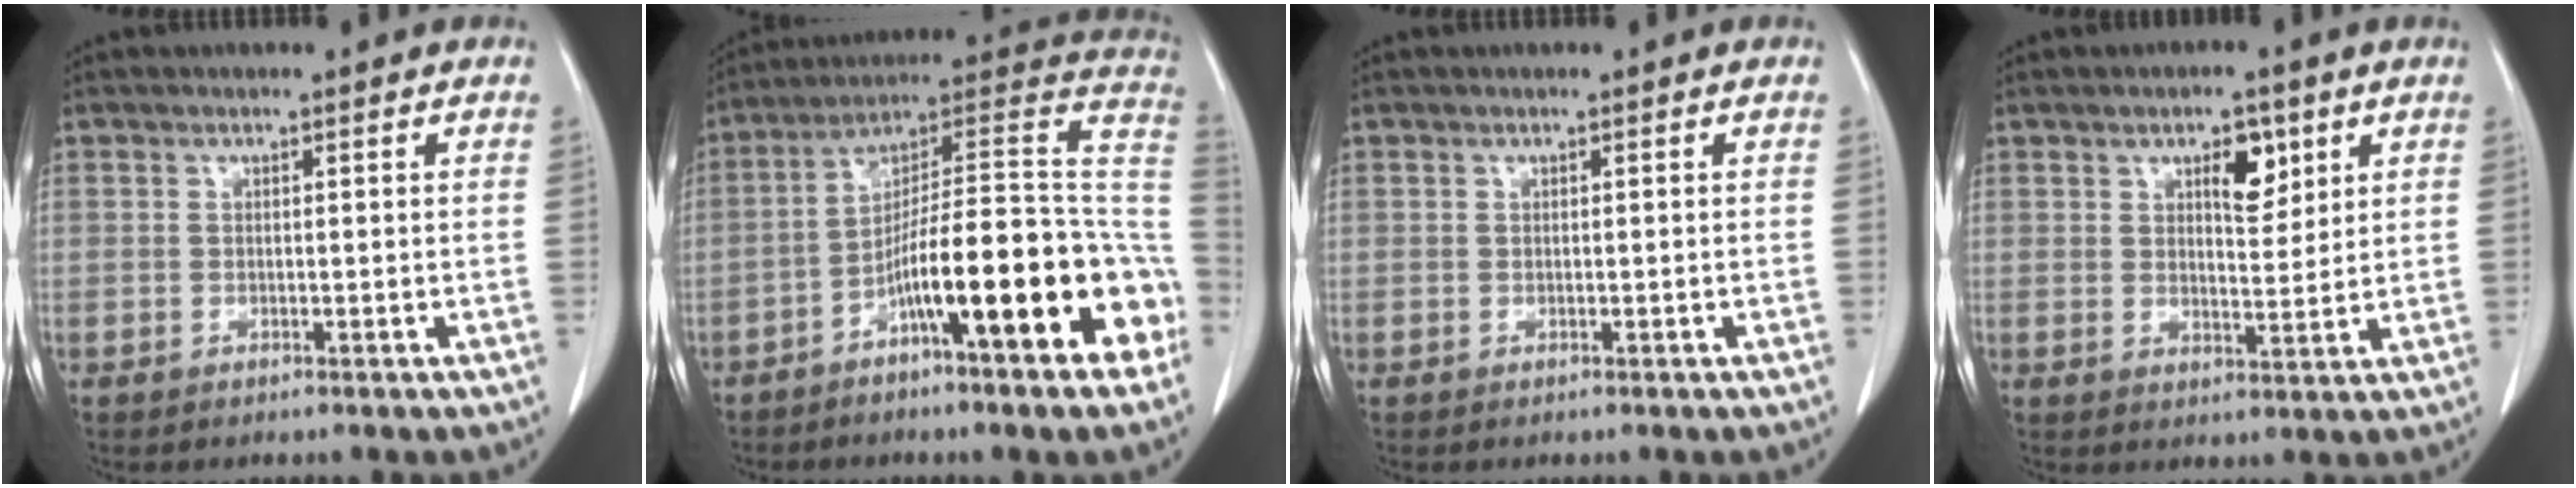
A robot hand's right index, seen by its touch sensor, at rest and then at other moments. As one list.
[{"total": 21.6, "force": [-8.7, 2.4, 19.7], "torque": [-0.237, 0.037, -0.134]}, {"total": 0.0}, {"total": 5.2, "force": [2.6, 2.1, 4.0], "torque": [-0.062, 0.000, 0.042]}]